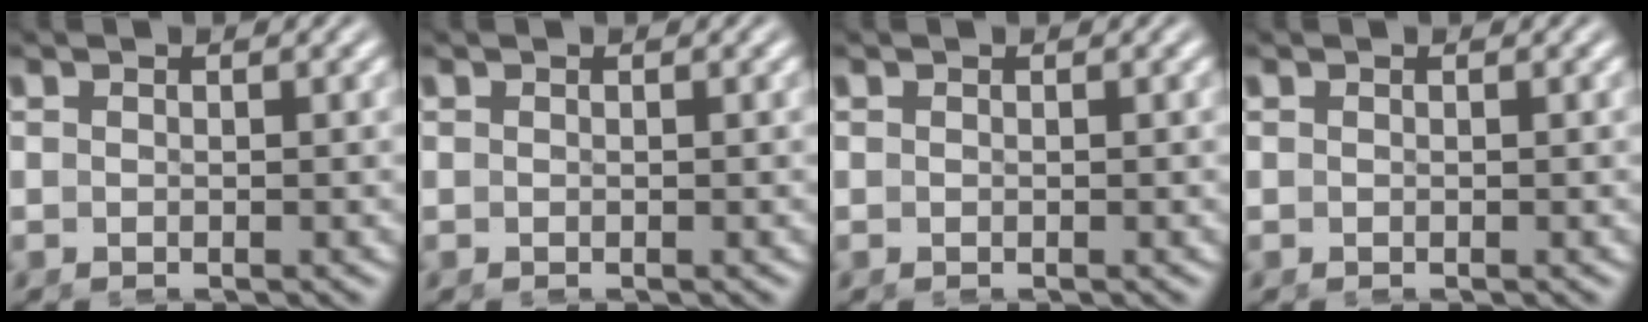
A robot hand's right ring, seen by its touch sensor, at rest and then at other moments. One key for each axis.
{"total": 0.0}
{"total": 0.0}
{"total": 0.0}